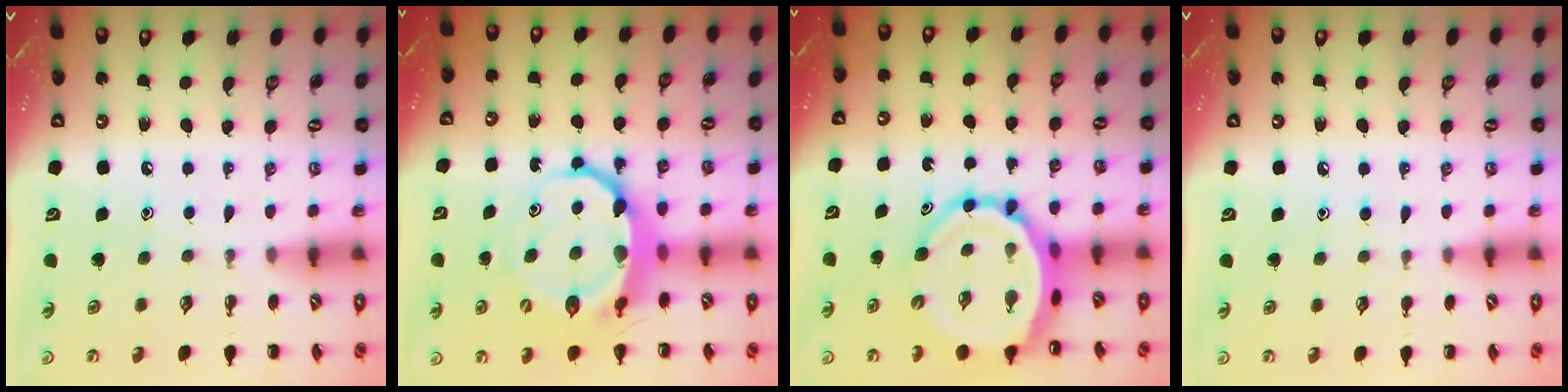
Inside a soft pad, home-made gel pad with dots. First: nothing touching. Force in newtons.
{"total": 8.5, "press": 8.4, "slide": 1.6}
{"total": 11.0, "press": 10.4, "slide": 3.6}
{"total": 5.2, "press": 4.9, "slide": 1.7}